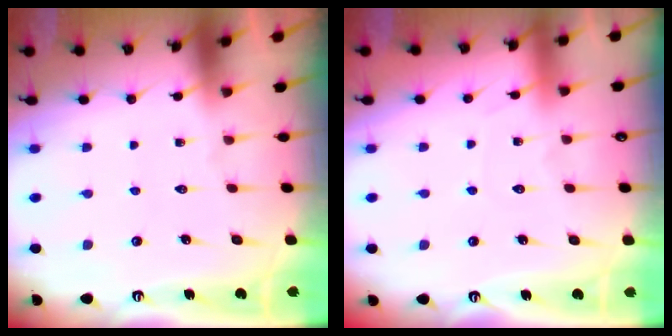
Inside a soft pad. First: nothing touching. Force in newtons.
{"total": 3.6, "press": 3.6, "slide": 0.5}